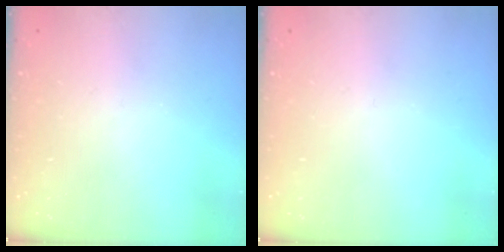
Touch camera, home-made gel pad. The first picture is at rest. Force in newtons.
{"total": 0.0}